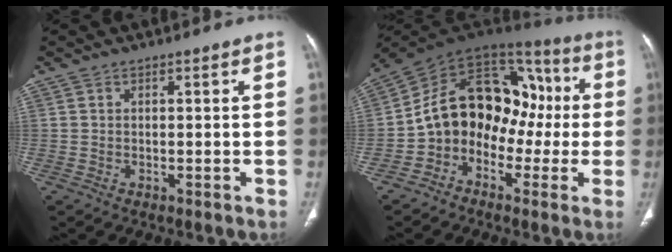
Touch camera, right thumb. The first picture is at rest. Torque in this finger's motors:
{"motor_torque": [2.44, 2.57, 1.81, -0.91, 0.19]}